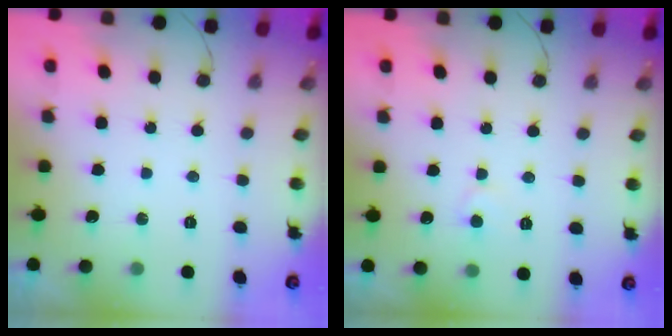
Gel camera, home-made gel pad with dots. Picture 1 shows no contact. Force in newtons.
{"total": 4.8, "press": 4.8, "slide": 0.4}